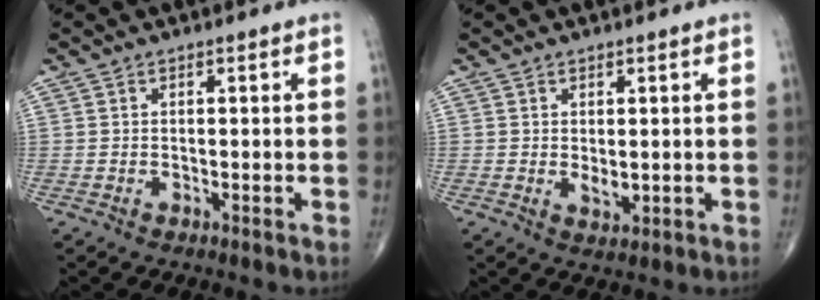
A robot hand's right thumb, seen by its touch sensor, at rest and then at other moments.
{"total": 2.3, "force": [0.1, 1.2, 1.9], "torque": [-0.025, -0.008, 0.006]}